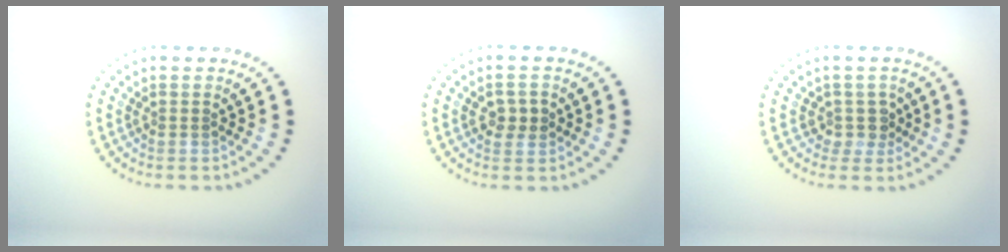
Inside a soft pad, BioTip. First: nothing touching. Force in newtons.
{"total": 1.9, "press": 1.9, "slide": 0.2}
{"total": 1.8, "press": 1.4, "slide": 1.2}